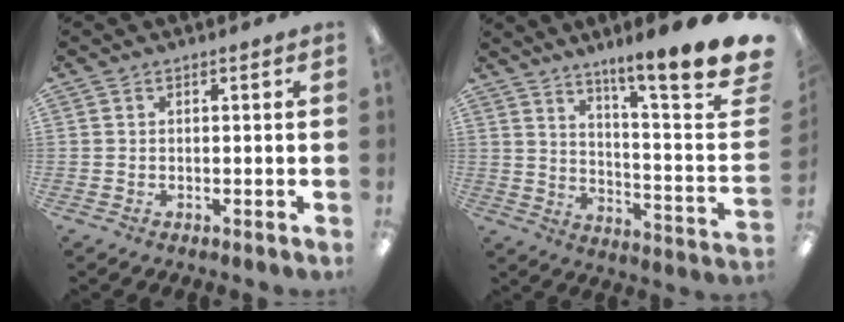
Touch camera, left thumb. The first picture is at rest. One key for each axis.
{"total": 14.2, "fx": 10.9, "fy": 0.4, "fz": 9.1, "tx": -0.141, "ty": -0.100, "tz": 0.168}